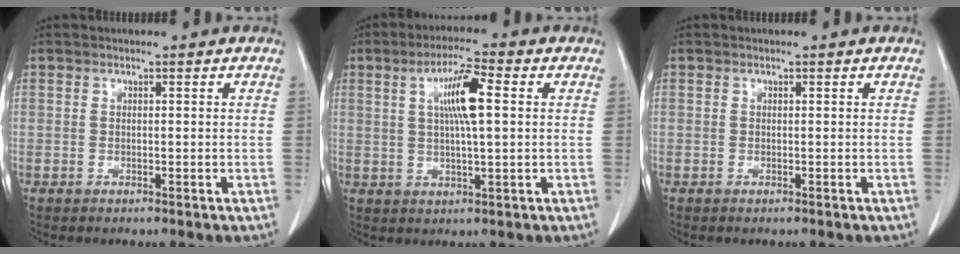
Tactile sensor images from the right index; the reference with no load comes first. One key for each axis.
{"total": 7.6, "fx": 1.8, "fy": 0.8, "fz": 7.4, "tx": -0.135, "ty": 0.009, "tz": 0.031}
{"total": 0.0}